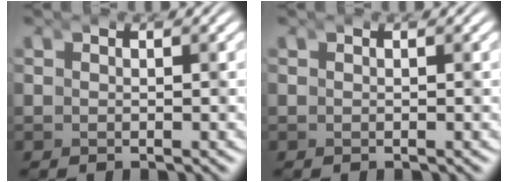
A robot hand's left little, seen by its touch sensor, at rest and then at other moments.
{"total": 0.0}